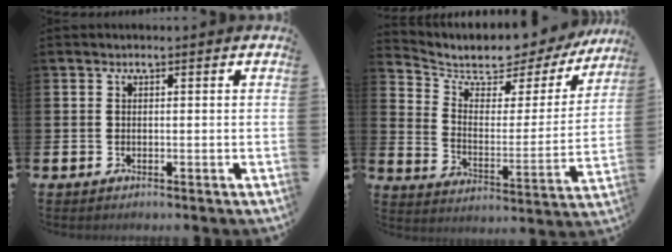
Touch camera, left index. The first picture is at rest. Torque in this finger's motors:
{"motor_torque": [0.78, -1.25, 0.39, 0.18]}